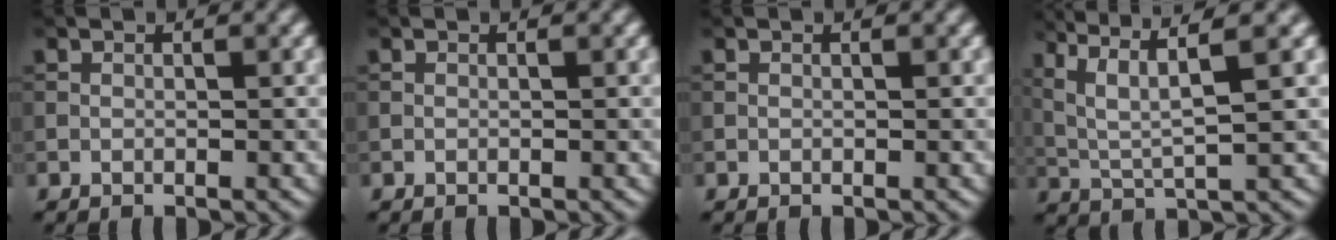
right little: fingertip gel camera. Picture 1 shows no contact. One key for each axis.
{"total": 0.0}
{"total": 0.0}
{"total": 6.3, "fx": 3.2, "fy": 1.1, "fz": 5.3, "tx": -0.107, "ty": 0.011, "tz": 0.067}